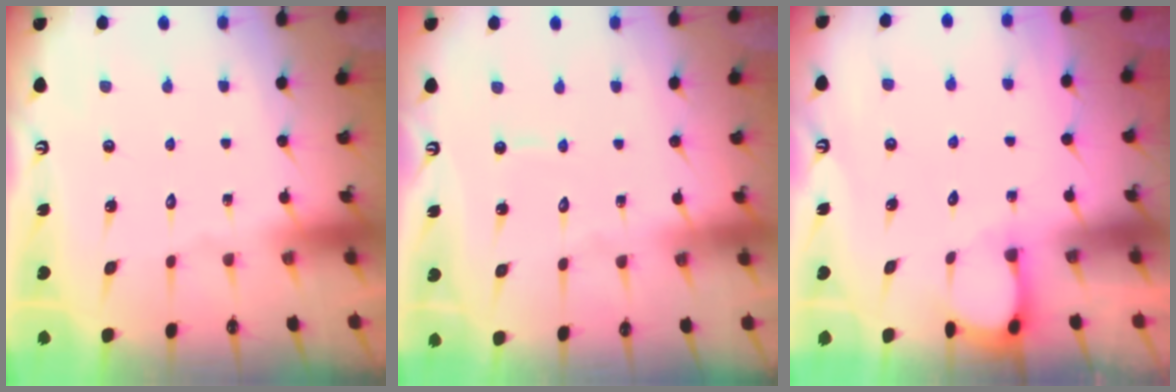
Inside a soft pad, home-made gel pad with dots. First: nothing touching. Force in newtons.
{"total": 4.2, "press": 4.2, "slide": 0.3}
{"total": 2.1, "press": 2.1, "slide": 0.3}